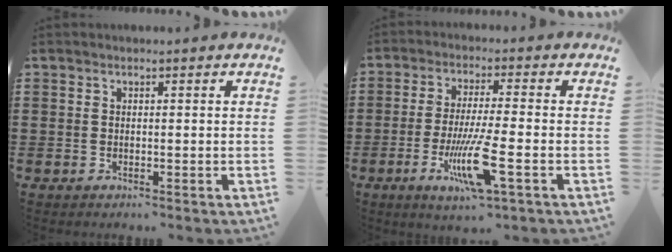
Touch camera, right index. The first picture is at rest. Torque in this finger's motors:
{"motor_torque": [0.88, 0.21, 0.72, 0.14]}